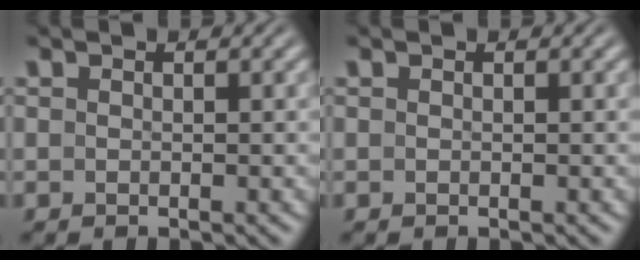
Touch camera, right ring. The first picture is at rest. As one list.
[{"total": 0.0}]